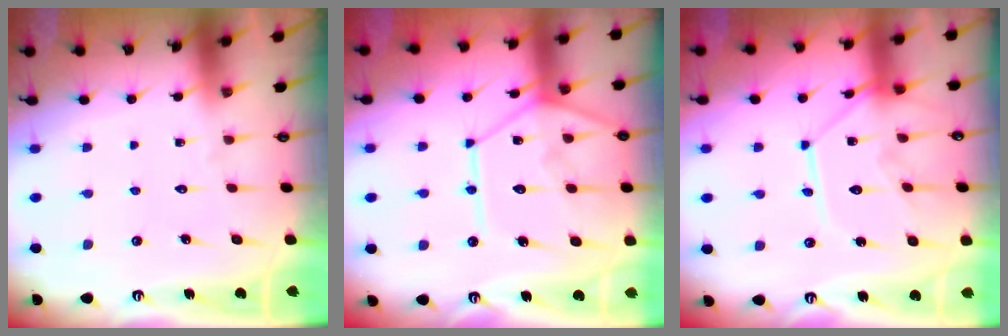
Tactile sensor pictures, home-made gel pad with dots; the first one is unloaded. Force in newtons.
{"total": 14.0, "press": 13.9, "slide": 1.7}
{"total": 13.1, "press": 13.0, "slide": 0.8}